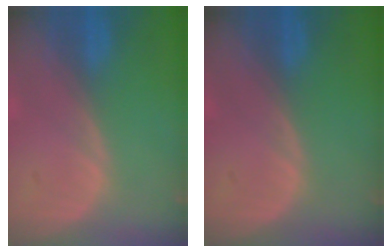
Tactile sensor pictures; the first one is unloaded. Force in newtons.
{"total": 0.0}